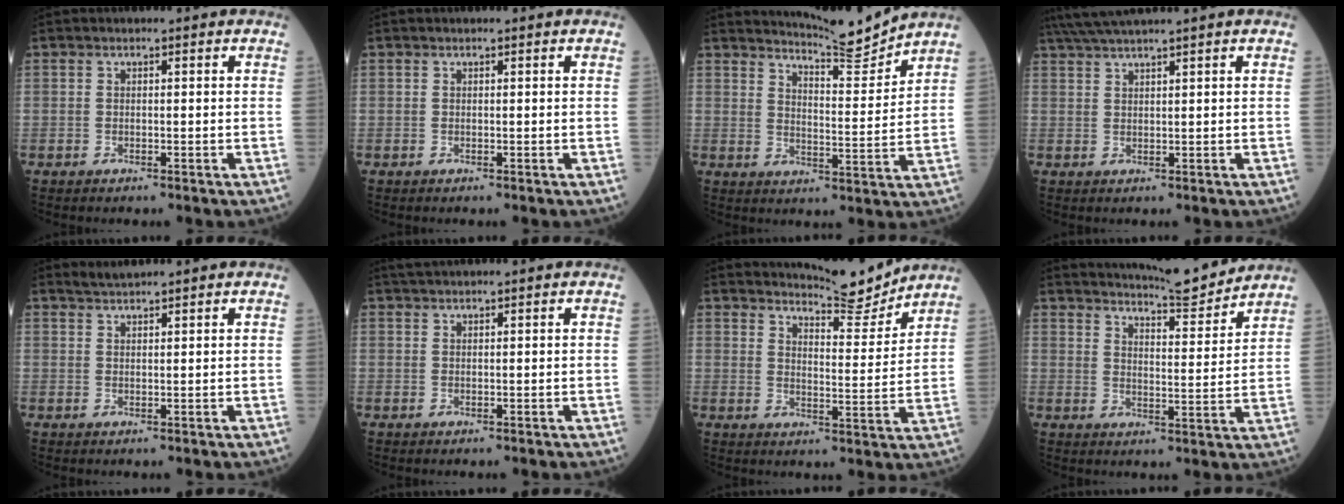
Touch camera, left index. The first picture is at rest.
{"total": 0.0}
{"total": 7.8, "force": [7.7, -1.3, 0.2], "torque": [-0.023, -0.032, 0.123]}
{"total": 5.7, "force": [4.8, -1.3, 2.7], "torque": [-0.052, 0.024, 0.094]}
{"total": 1.9, "force": [1.8, -0.3, 0.2], "torque": [-0.008, 0.012, 0.042]}
{"total": 2.4, "force": [2.2, -0.3, 0.9], "torque": [-0.012, 0.023, 0.045]}
{"total": 7.6, "force": [7.6, 0.0, 0.5], "torque": [-0.021, -0.025, 0.112]}
{"total": 9.9, "force": [9.6, -0.5, 2.2], "torque": [-0.044, -0.013, 0.141]}